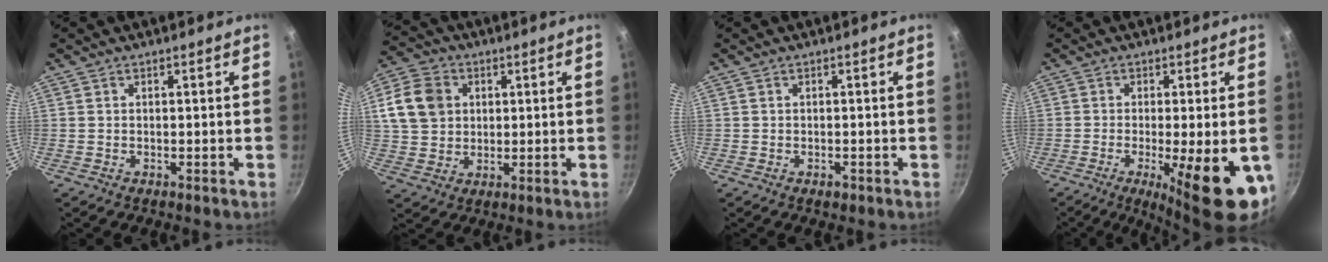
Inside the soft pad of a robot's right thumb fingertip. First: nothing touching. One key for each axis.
{"total": 14.2, "fx": 3.5, "fy": 11.8, "fz": 7.1, "tx": -0.143, "ty": 0.012, "tz": 0.059}
{"total": 1.1, "fx": -0.6, "fy": 0.7, "fz": 0.6, "tx": -0.010, "ty": 0.004, "tz": -0.006}
{"total": 15.2, "fx": -4.8, "fy": 3.8, "fz": 13.9, "tx": -0.182, "ty": -0.008, "tz": -0.059}